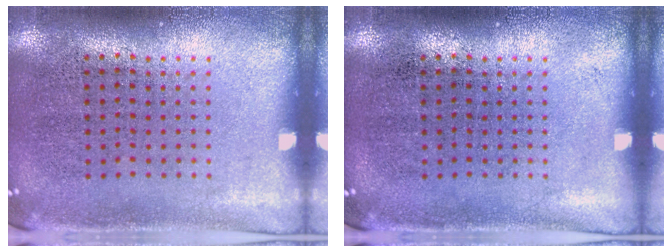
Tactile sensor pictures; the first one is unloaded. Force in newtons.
{"total": 0.0}